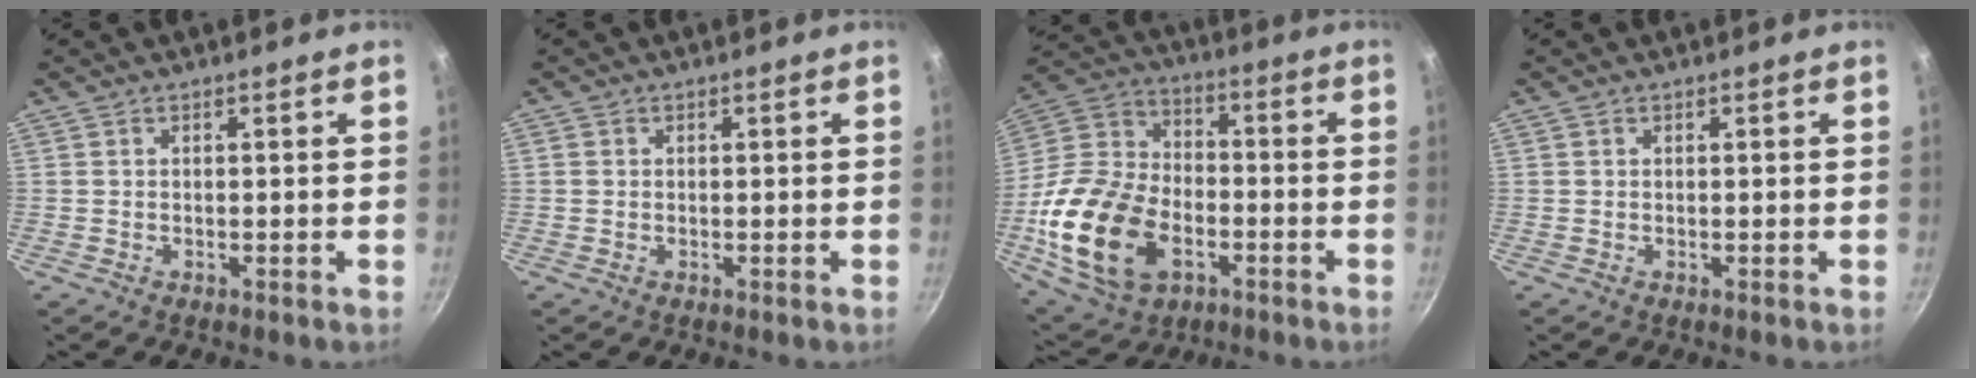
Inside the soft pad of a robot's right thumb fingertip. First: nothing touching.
{"total": 0.7, "force": [0.0, 0.6, 0.2], "torque": [-0.002, 0.002, -0.002]}
{"total": 22.6, "force": [-6.7, 14.9, 15.6], "torque": [-0.298, 0.030, -0.123]}
{"total": 0.0}